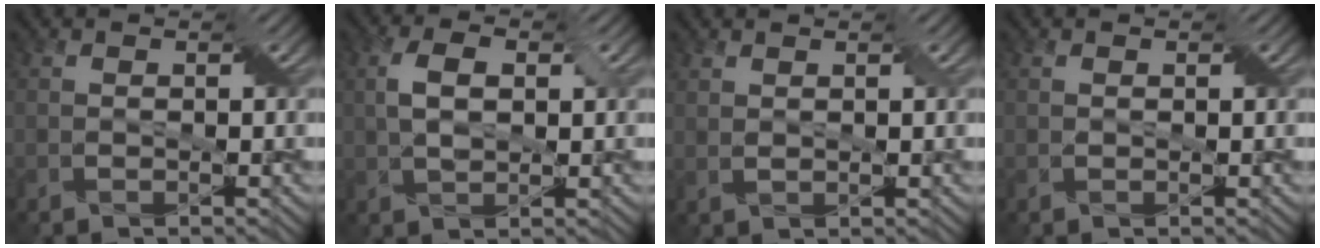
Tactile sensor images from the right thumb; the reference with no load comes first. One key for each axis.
{"total": 4.4, "fx": 0.9, "fy": 2.3, "fz": 3.7, "tx": -0.083, "ty": 0.005, "tz": 0.015}
{"total": 1.3, "fx": 1.0, "fy": 0.4, "fz": 0.7, "tx": -0.022, "ty": 0.002, "tz": 0.023}
{"total": 0.0}